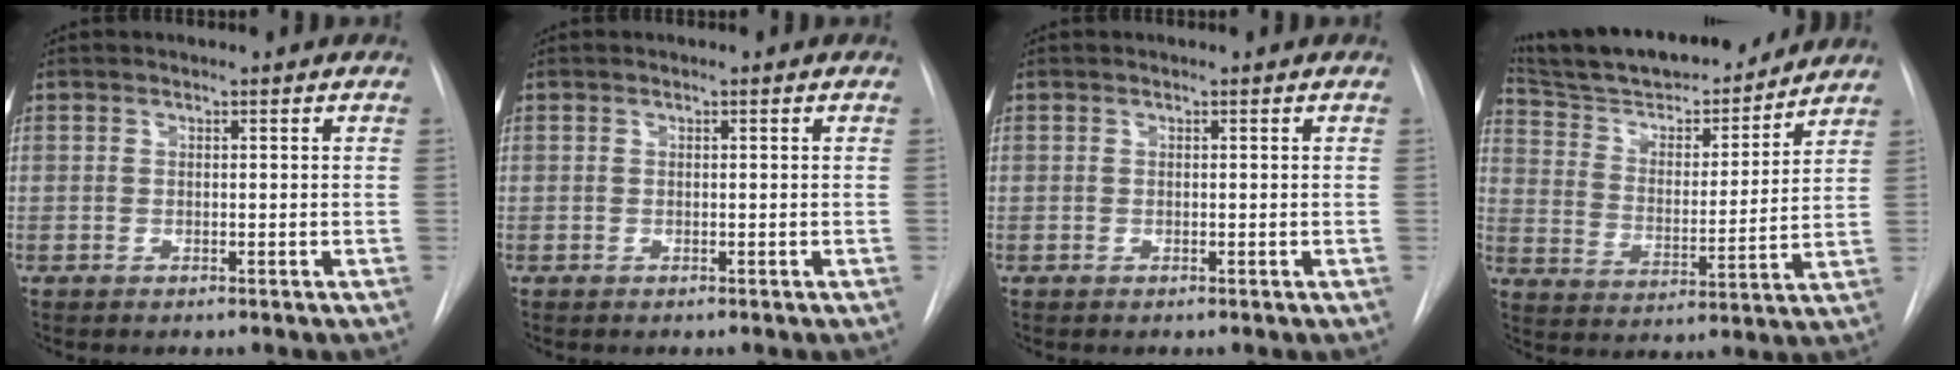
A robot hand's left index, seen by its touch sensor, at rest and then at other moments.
{"total": 0.0}
{"total": 0.0}
{"total": 20.1, "force": [18.3, 3.8, 7.4], "torque": [-0.119, -0.001, 0.285]}